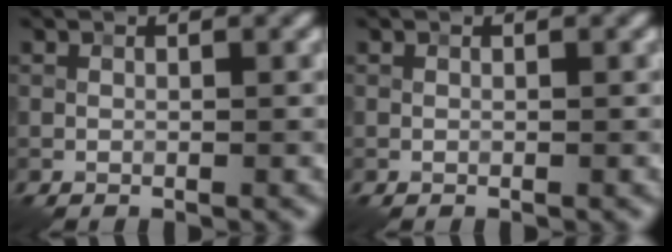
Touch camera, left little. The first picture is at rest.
{"total": 0.0}